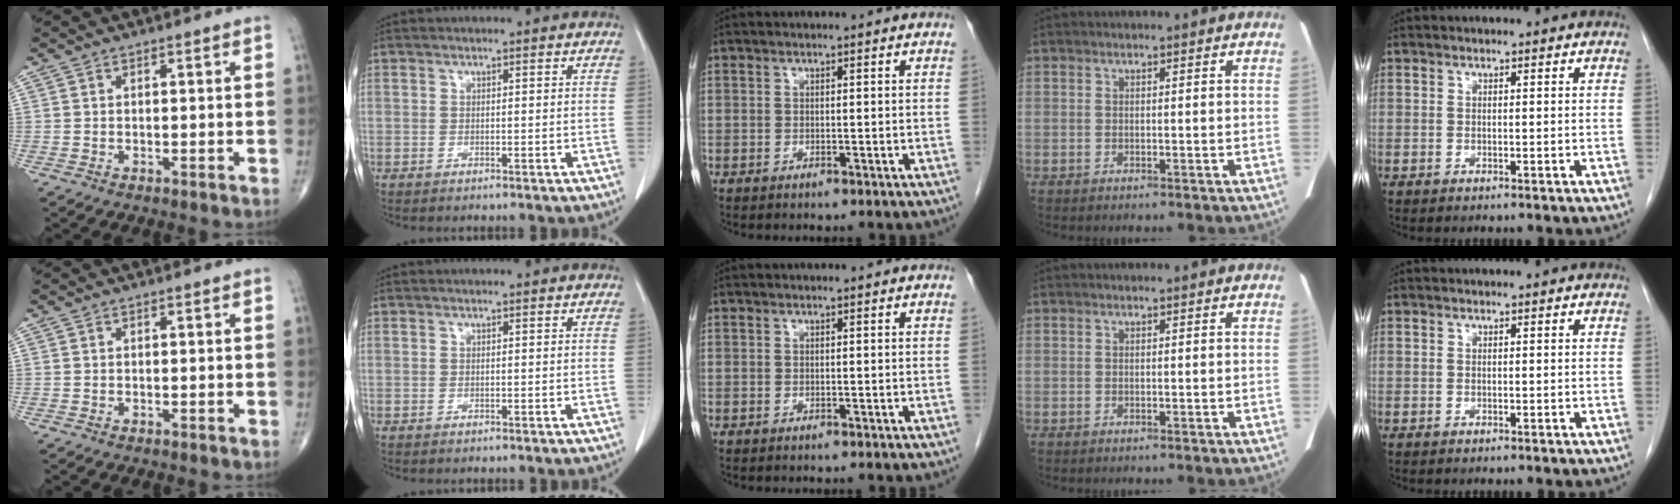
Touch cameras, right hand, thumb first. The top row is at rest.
{}